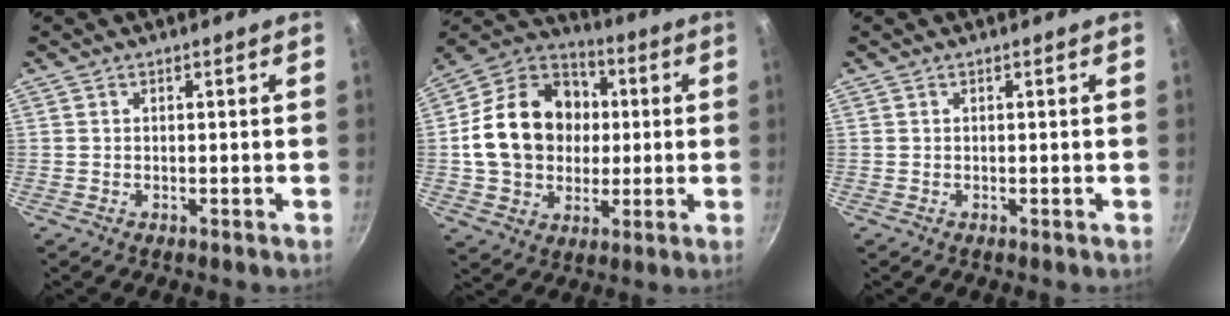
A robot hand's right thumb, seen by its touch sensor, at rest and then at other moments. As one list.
[{"total": 20.7, "force": [1.2, 16.6, 12.2], "torque": [-0.184, 0.031, 0.019]}, {"total": 0.0}]